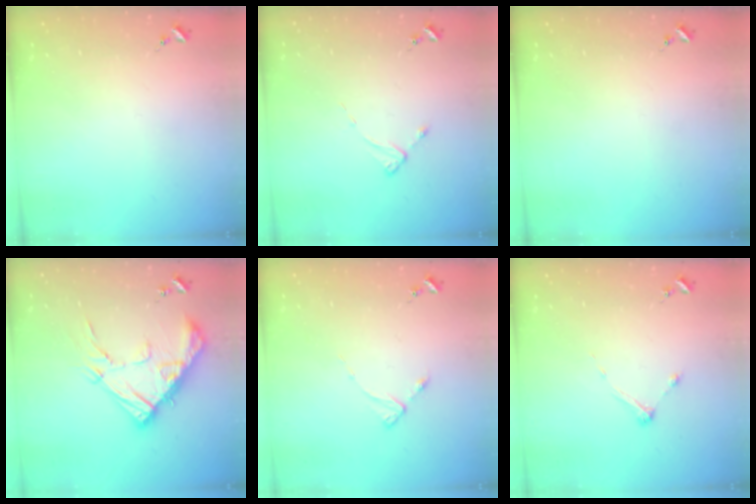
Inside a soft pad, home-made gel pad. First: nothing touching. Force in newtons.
{"total": 2.3, "press": 2.3, "slide": 0.3}
{"total": 0.0}
{"total": 19.5, "press": 19.4, "slide": 1.8}
{"total": 2.7, "press": 2.7, "slide": 0.3}
{"total": 4.9, "press": 4.9, "slide": 0.7}